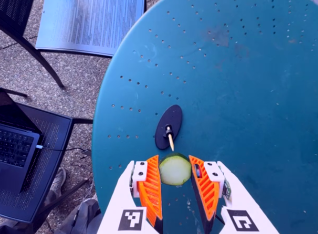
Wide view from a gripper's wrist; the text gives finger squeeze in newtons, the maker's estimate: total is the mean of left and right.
{"total": 10.2, "left": 10.4, "right": 10.0}